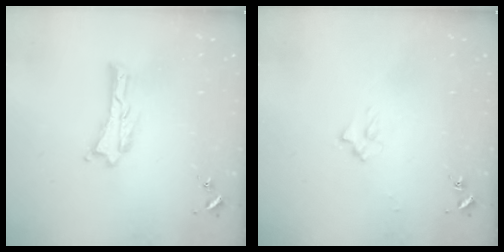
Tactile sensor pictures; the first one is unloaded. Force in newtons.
{"total": 2.0, "press": 2.0, "slide": 0.3}